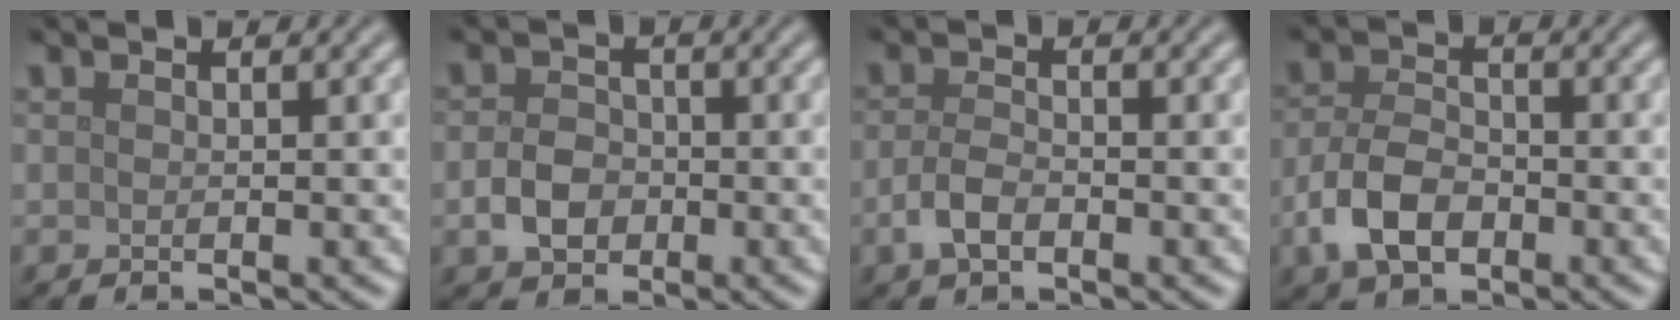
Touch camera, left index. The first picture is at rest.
{"total": 3.2, "force": [-1.0, 2.5, 1.8], "torque": [-0.031, 0.002, -0.024]}
{"total": 2.5, "force": [-1.1, 1.3, 1.8], "torque": [-0.040, -0.001, -0.027]}
{"total": 5.1, "force": [-2.2, 3.1, 3.4], "torque": [-0.067, -0.001, -0.049]}